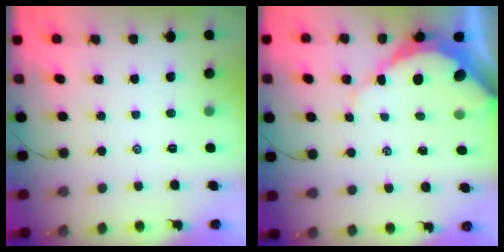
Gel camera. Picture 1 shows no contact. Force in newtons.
{"total": 8.7, "press": 8.6, "slide": 0.7}